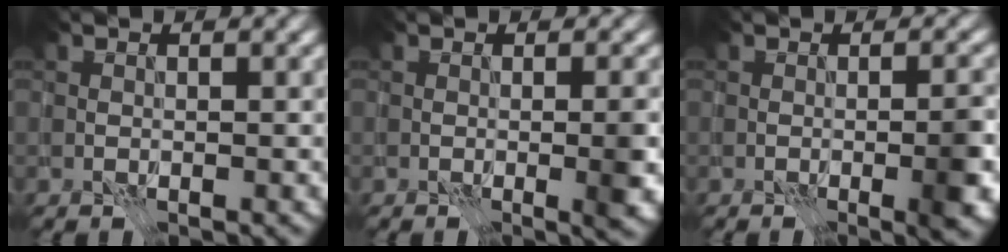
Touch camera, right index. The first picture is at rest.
{"total": 2.6, "force": [-0.4, 0.5, 2.6], "torque": [-0.034, 0.001, -0.008]}
{"total": 3.7, "force": [-1.1, 0.8, 3.5], "torque": [-0.048, 0.003, -0.019]}